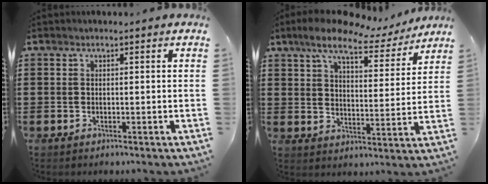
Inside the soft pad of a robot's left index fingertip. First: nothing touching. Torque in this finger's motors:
{"motor_torque": [2.14, 0.00, 0.53, 0.07]}